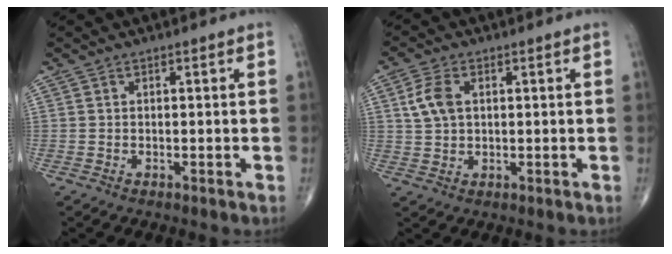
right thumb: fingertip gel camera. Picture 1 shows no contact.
{"total": 5.4, "force": [1.4, 3.4, 4.0], "torque": [-0.084, 0.002, 0.026]}